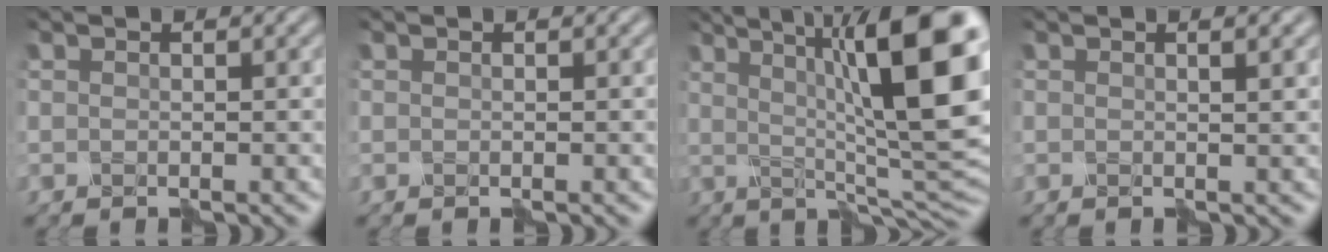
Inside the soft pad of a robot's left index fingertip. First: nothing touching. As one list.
[{"total": 0.0}, {"total": 13.9, "force": [3.2, 3.2, 13.1], "torque": [-0.164, 0.005, 0.052]}, {"total": 2.1, "force": [0.7, 0.8, 1.9], "torque": [-0.019, 0.003, -0.002]}]